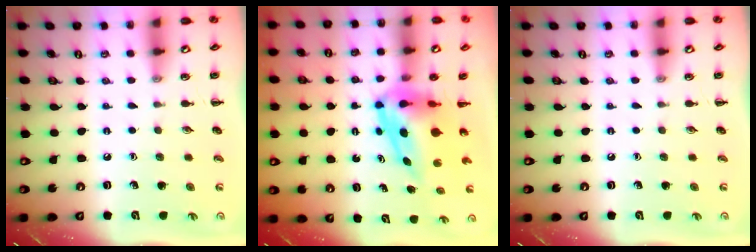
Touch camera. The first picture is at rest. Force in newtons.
{"total": 8.2, "press": 7.9, "slide": 2.1}
{"total": 0.0}